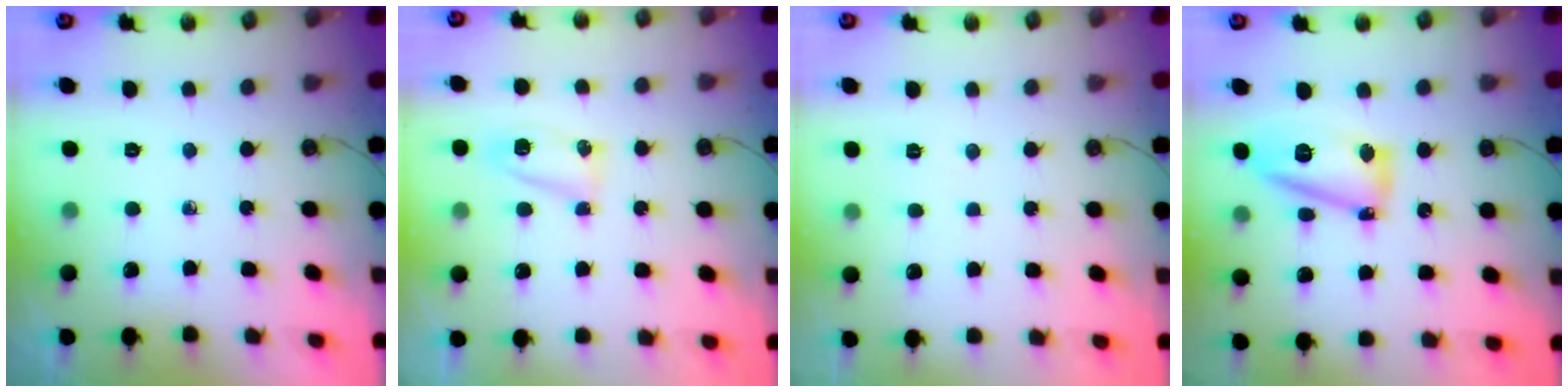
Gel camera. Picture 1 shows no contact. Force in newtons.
{"total": 5.8, "press": 5.8, "slide": 0.6}
{"total": 13.2, "press": 3.1, "slide": 12.8}
{"total": 13.0, "press": 12.9, "slide": 1.5}